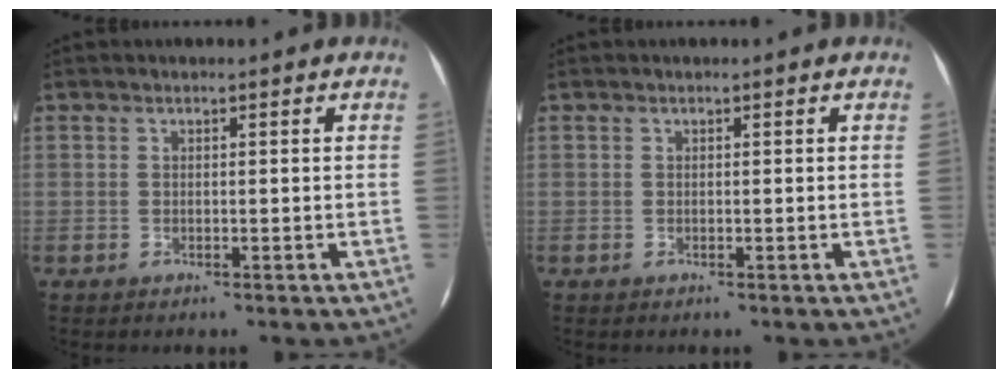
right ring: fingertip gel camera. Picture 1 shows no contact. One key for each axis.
{"total": 0.0}